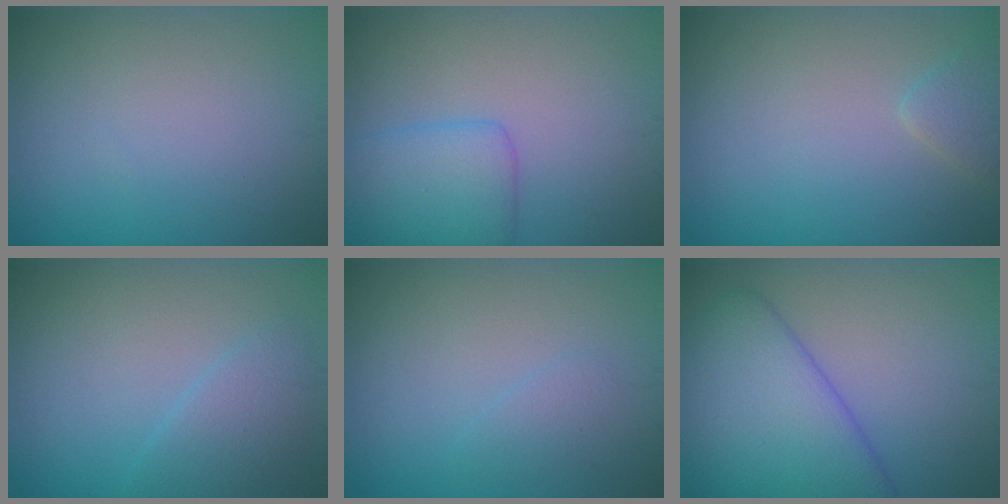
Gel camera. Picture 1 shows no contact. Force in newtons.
{"total": 3.4, "press": 3.4, "slide": 0.2}
{"total": 1.4, "press": 1.4, "slide": 0.1}
{"total": 2.3, "press": 2.3, "slide": 0.3}
{"total": 1.0, "press": 1.0, "slide": 0.1}
{"total": 8.0, "press": 8.0, "slide": 0.3}